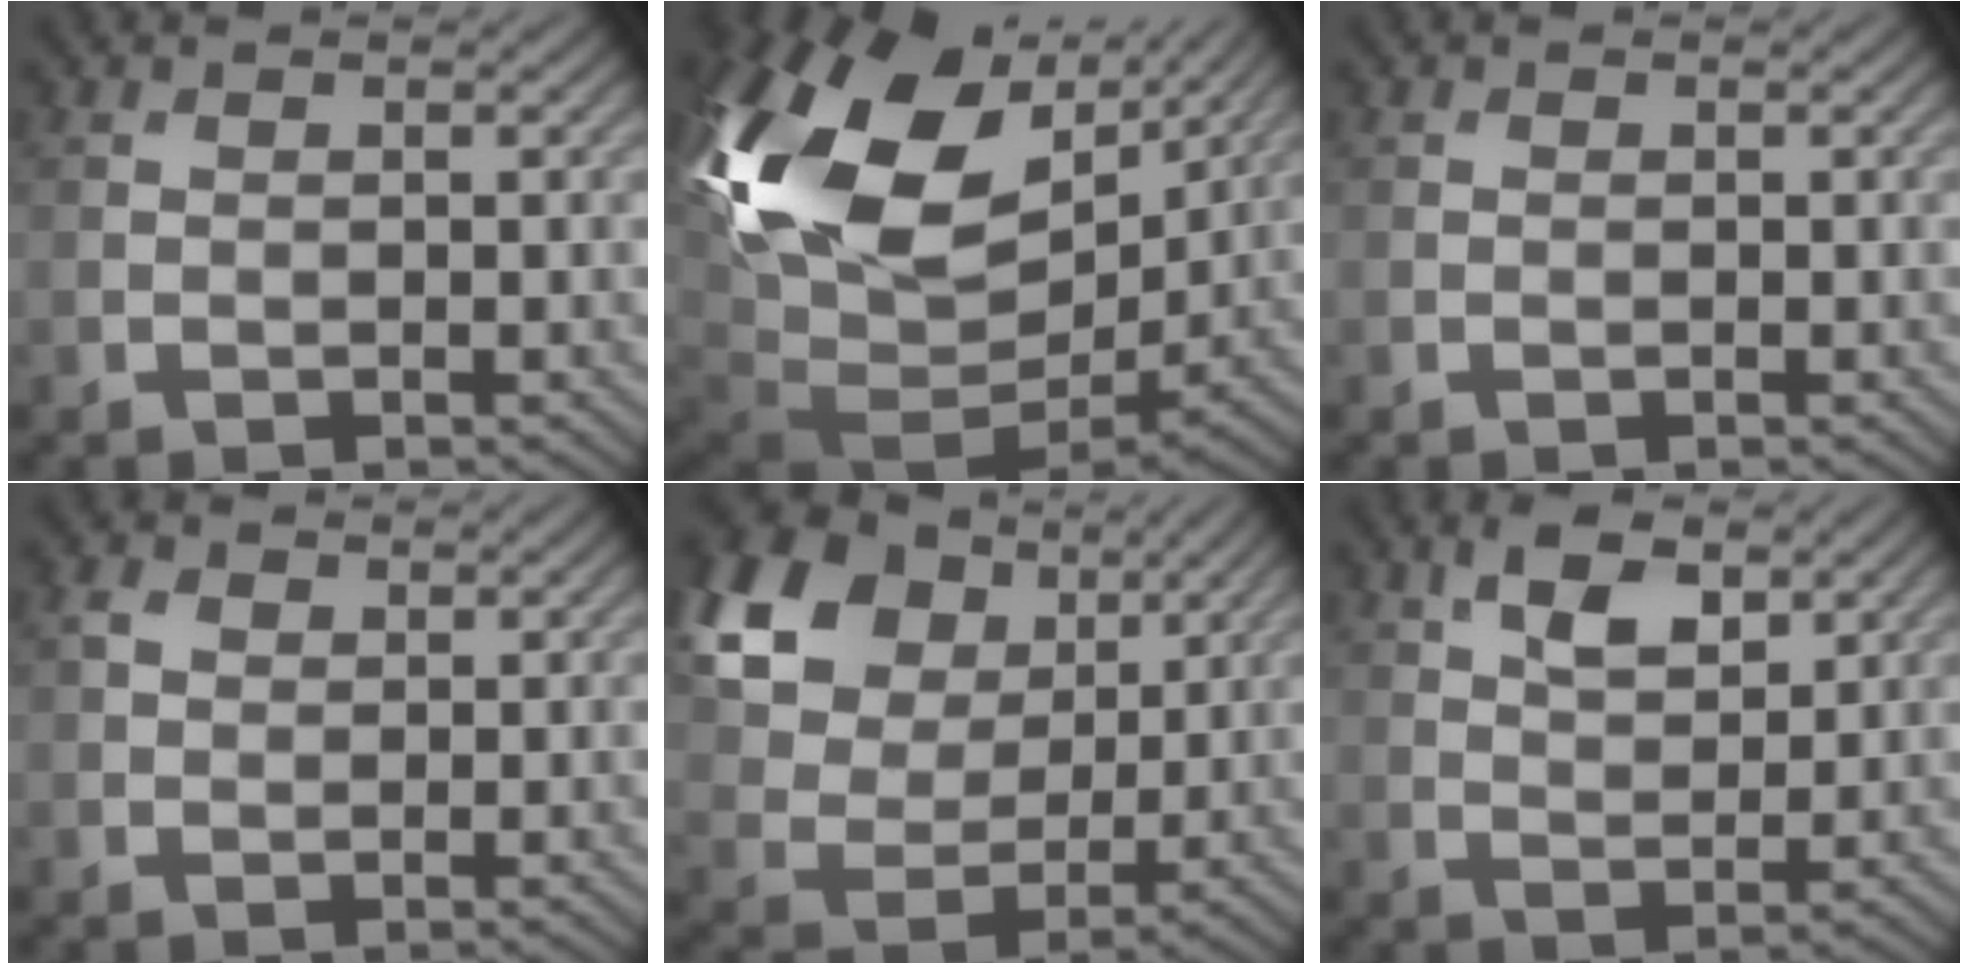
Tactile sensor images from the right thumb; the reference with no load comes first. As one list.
[{"total": 22.1, "force": [5.5, 15.0, 15.3], "torque": [-0.337, -0.009, 0.124]}, {"total": 0.0}, {"total": 1.9, "force": [0.6, 1.6, 0.9], "torque": [-0.023, 0.002, 0.008]}, {"total": 21.8, "force": [10.4, 16.1, 10.5], "torque": [-0.288, 0.040, 0.218]}, {"total": 5.5, "force": [3.0, 2.7, 3.7], "torque": [-0.072, 0.002, 0.055]}]